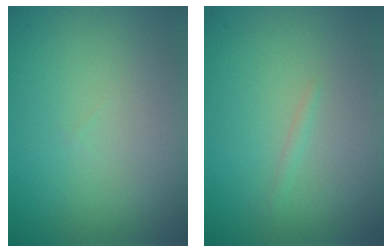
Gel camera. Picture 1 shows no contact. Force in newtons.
{"total": 0.6, "press": 0.6, "slide": 0.1}